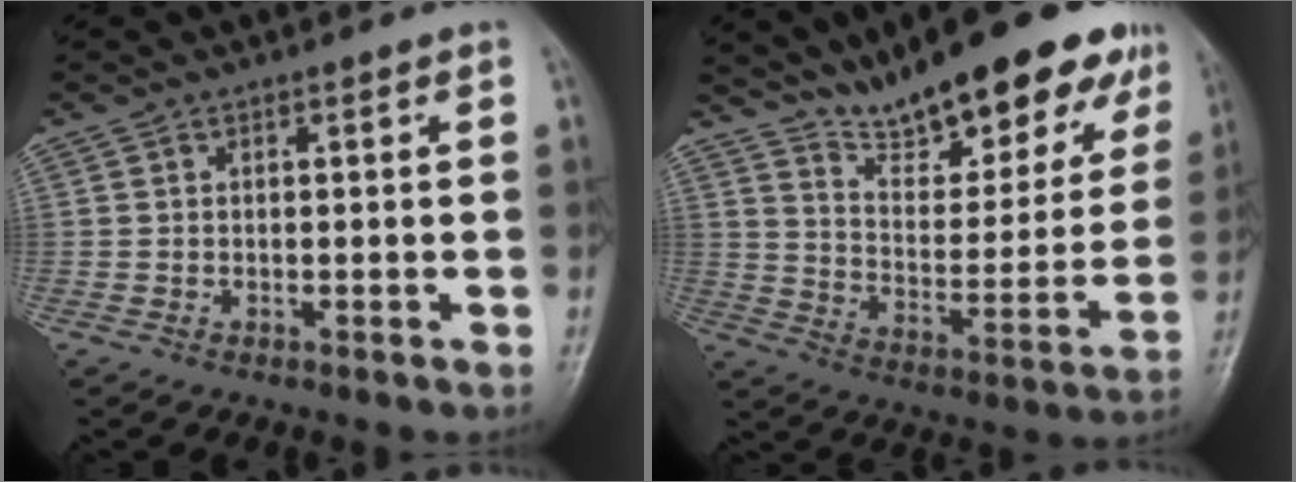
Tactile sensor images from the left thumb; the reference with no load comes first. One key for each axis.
{"total": 20.9, "fx": 15.5, "fy": 6.4, "fz": 12.4, "tx": -0.139, "ty": -0.072, "tz": 0.246}